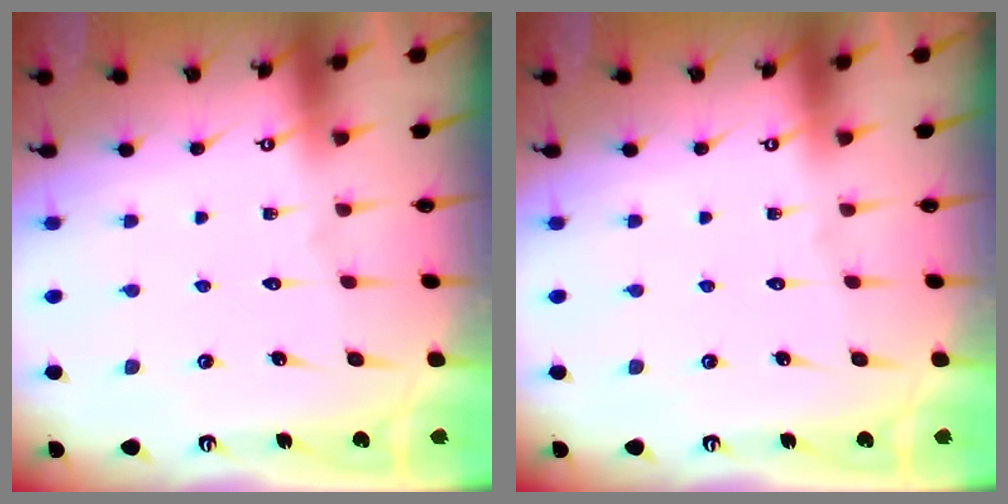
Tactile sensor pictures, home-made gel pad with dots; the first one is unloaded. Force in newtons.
{"total": 0.0}